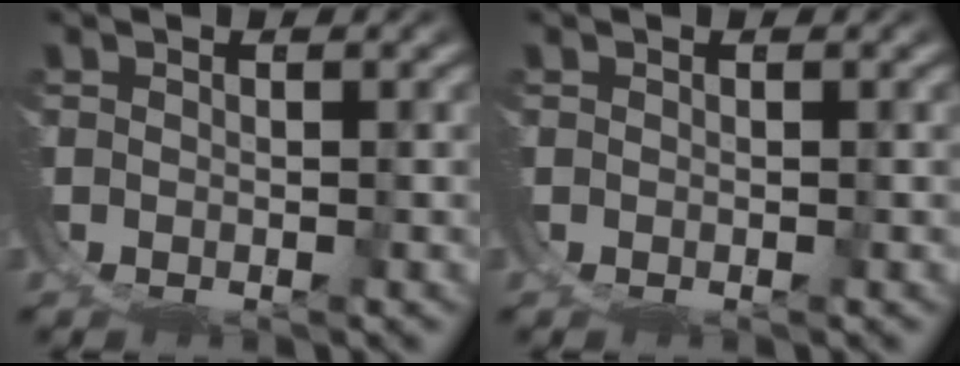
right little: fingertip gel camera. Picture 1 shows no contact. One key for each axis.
{"total": 0.0}